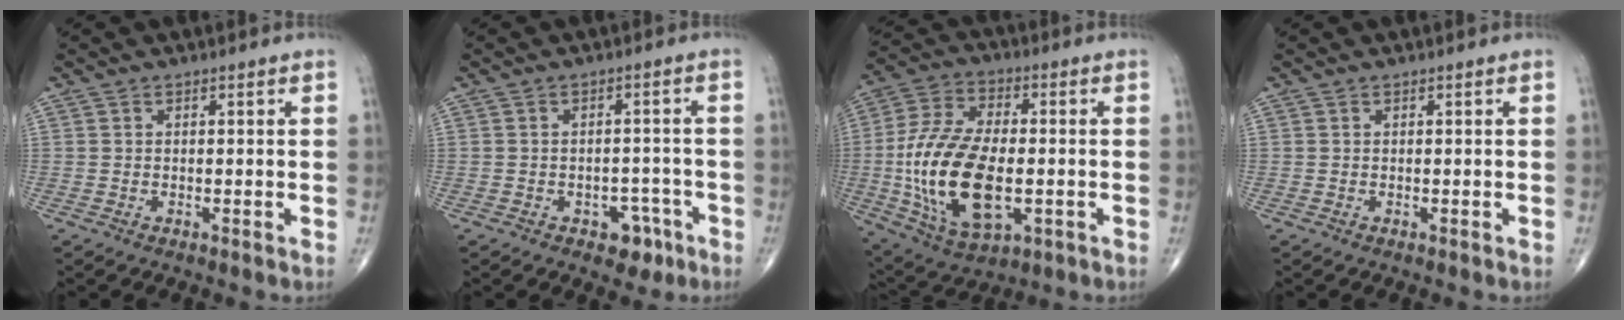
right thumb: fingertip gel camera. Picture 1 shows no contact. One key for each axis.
{"total": 3.2, "fx": -1.6, "fy": 2.3, "fz": 1.5, "tx": -0.003, "ty": 0.010, "tz": -0.017}
{"total": 21.1, "fx": -3.0, "fy": 10.9, "fz": 17.8, "tx": -0.357, "ty": 0.004, "tz": -0.041}
{"total": 0.0}